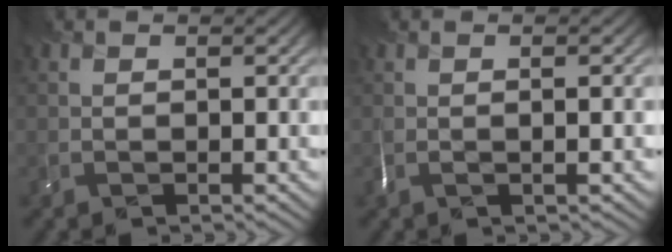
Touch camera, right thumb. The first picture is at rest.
{"total": 1.5, "force": [-0.5, -0.5, 1.3], "torque": [-0.012, 0.005, -0.014]}